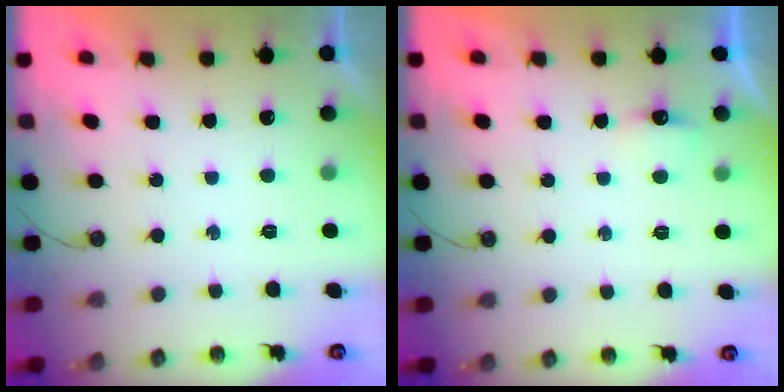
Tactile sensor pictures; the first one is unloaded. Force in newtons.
{"total": 4.3, "press": 4.3, "slide": 0.7}